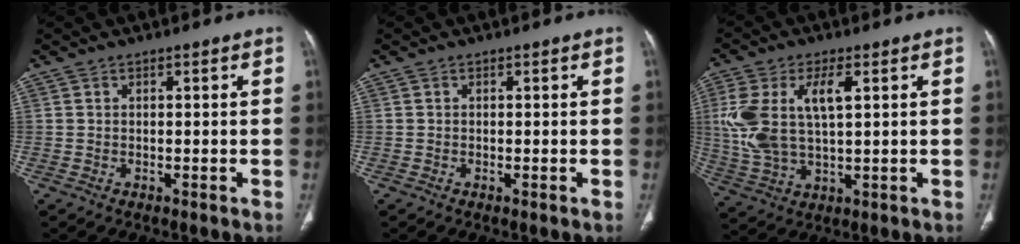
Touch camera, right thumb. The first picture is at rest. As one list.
[{"total": 0.0}, {"total": 13.3, "force": [2.9, 6.4, 11.3], "torque": [-0.255, 0.002, 0.067]}]